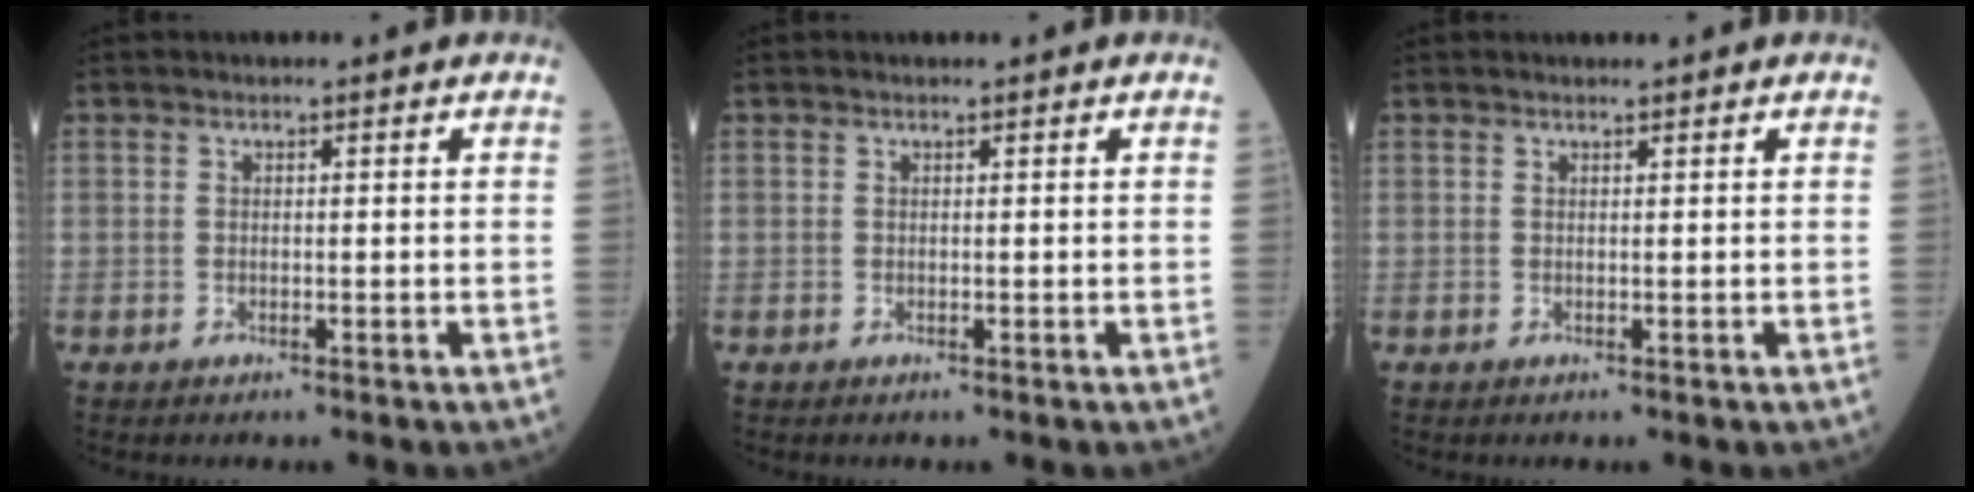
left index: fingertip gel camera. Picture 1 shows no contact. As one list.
[{"total": 0.0}, {"total": 0.6, "force": [0.5, 0.0, 0.2], "torque": [-0.006, 0.001, 0.008]}]